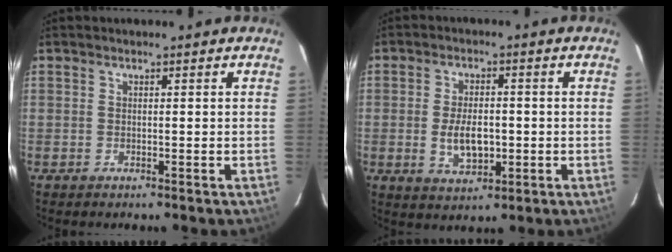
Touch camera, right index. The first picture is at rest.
{"total": 7.0, "force": [-1.1, 3.8, 5.8], "torque": [-0.114, -0.006, -0.012]}